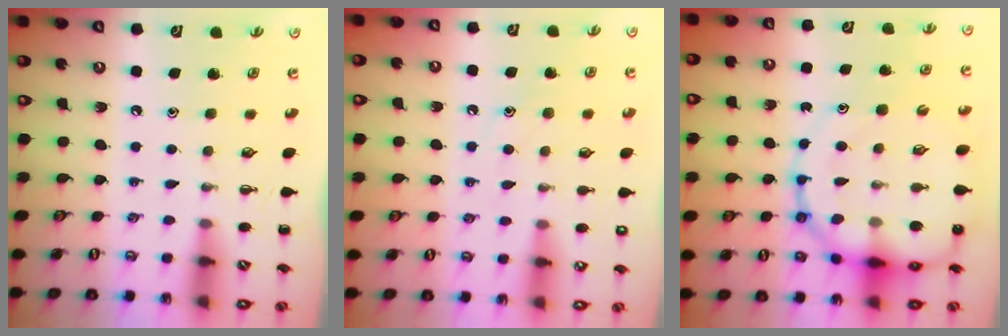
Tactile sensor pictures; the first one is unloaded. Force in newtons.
{"total": 9.0, "press": 8.9, "slide": 1.4}
{"total": 19.0, "press": 18.5, "slide": 4.1}